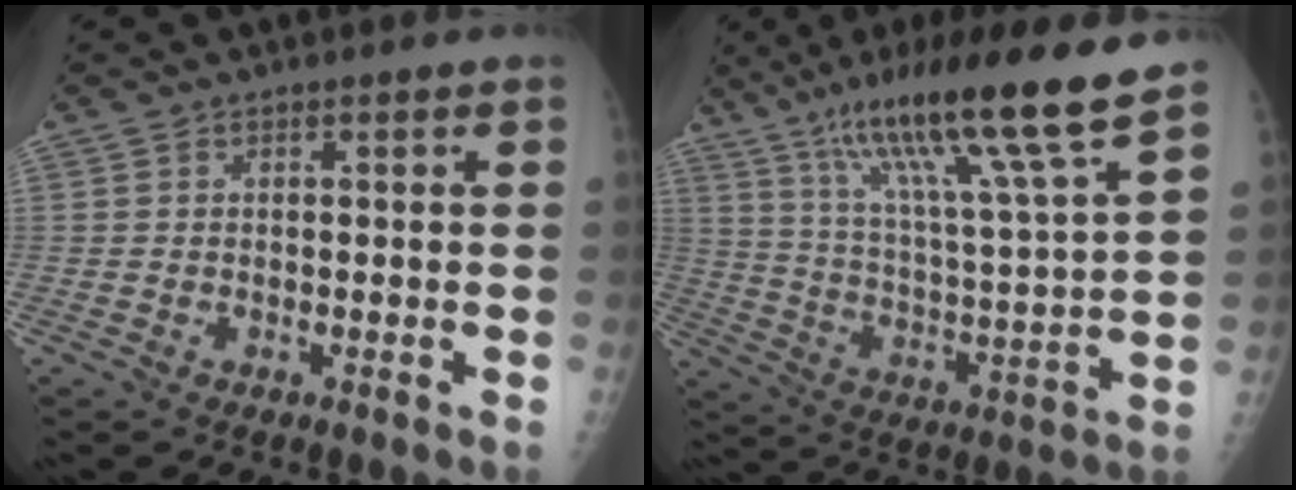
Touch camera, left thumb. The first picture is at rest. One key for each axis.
{"total": 20.2, "fx": 13.9, "fy": 0.8, "fz": 14.6, "tx": -0.231, "ty": -0.056, "tz": 0.238}